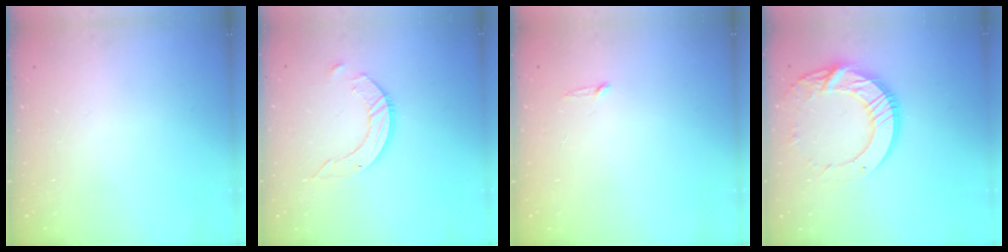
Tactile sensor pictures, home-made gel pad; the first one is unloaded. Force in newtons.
{"total": 7.9, "press": 7.8, "slide": 0.7}
{"total": 2.5, "press": 2.5, "slide": 0.2}
{"total": 16.7, "press": 16.7, "slide": 1.4}